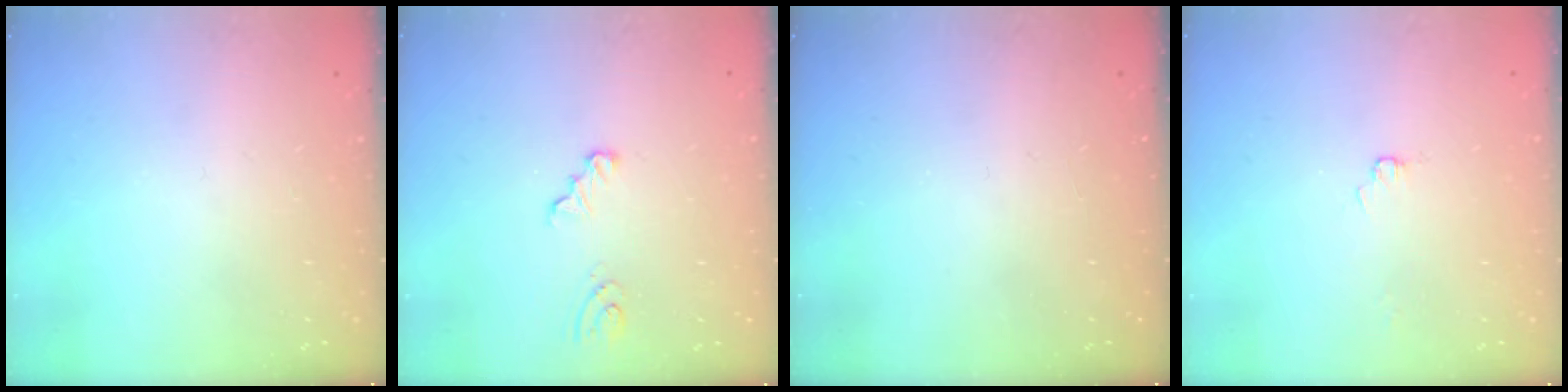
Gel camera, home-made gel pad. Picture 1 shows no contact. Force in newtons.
{"total": 4.3, "press": 4.2, "slide": 0.4}
{"total": 0.0}
{"total": 1.7, "press": 1.7, "slide": 0.2}